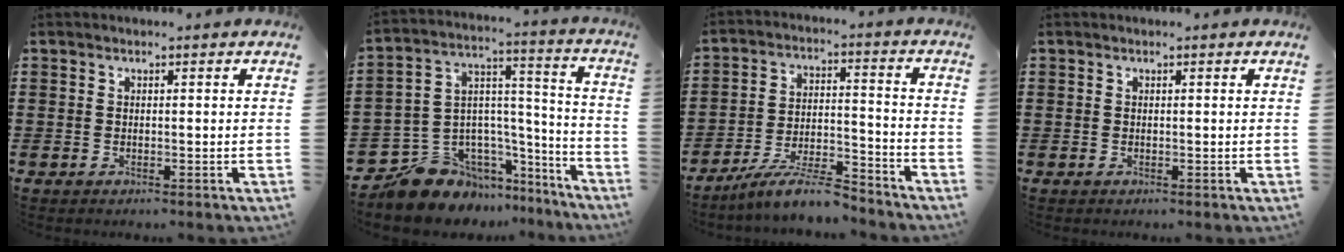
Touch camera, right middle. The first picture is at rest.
{"total": 9.7, "force": [-8.0, 5.5, 0.4], "torque": [-0.042, 0.001, -0.155]}
{"total": 8.6, "force": [-7.6, 1.0, 3.9], "torque": [-0.072, 0.012, -0.144]}
{"total": 0.0}